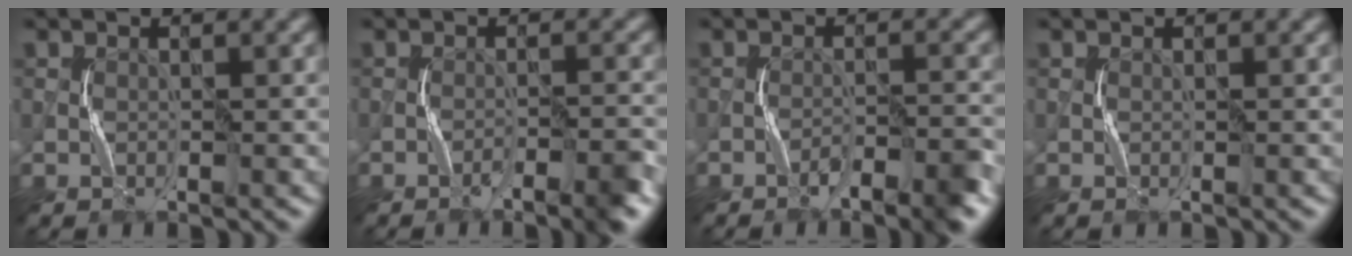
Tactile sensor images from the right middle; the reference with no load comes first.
{"total": 3.6, "force": [-2.4, 0.5, 2.5], "torque": [-0.039, 0.006, -0.042]}
{"total": 4.1, "force": [-2.8, 0.7, 2.8], "torque": [-0.045, 0.006, -0.046]}
{"total": 0.0}